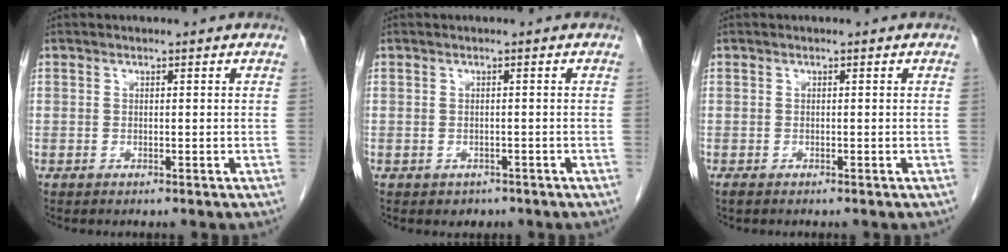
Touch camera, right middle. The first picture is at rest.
{"total": 1.6, "force": [-1.0, 1.2, 0.3], "torque": [-0.007, 0.002, -0.008]}
{"total": 0.6, "force": [-0.5, 0.2, 0.3], "torque": [-0.012, -0.002, -0.006]}